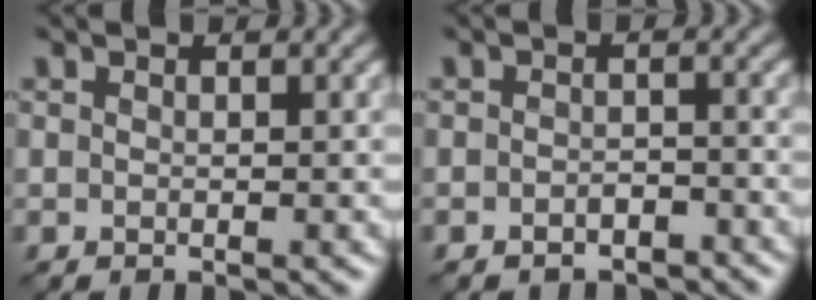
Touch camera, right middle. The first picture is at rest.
{"total": 1.8, "force": [-1.6, 0.7, 0.5], "torque": [-0.010, 0.005, -0.029]}